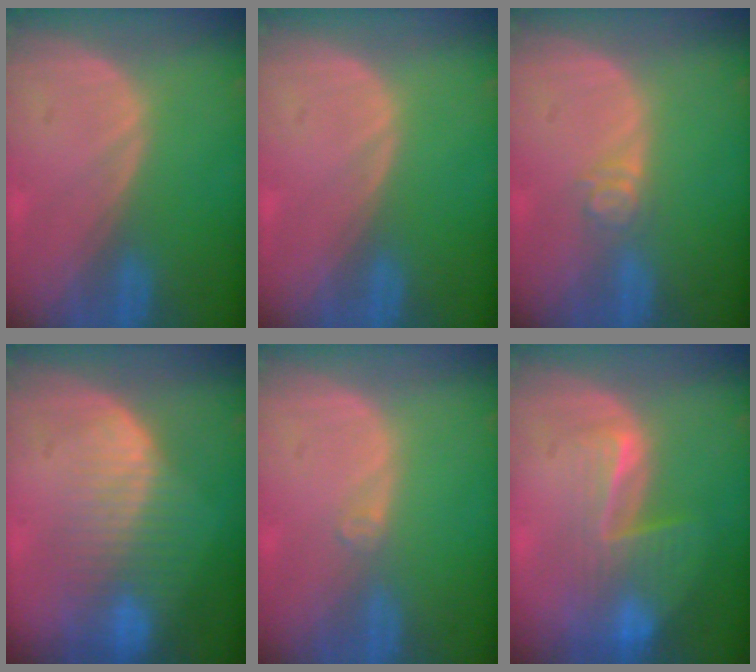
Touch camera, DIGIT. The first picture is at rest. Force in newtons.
{"total": 0.0}
{"total": 3.0, "press": 2.5, "slide": 1.7}
{"total": 8.5, "press": 7.2, "slide": 4.5}
{"total": 1.1, "press": 0.8, "slide": 0.7}
{"total": 8.3, "press": 7.1, "slide": 4.4}